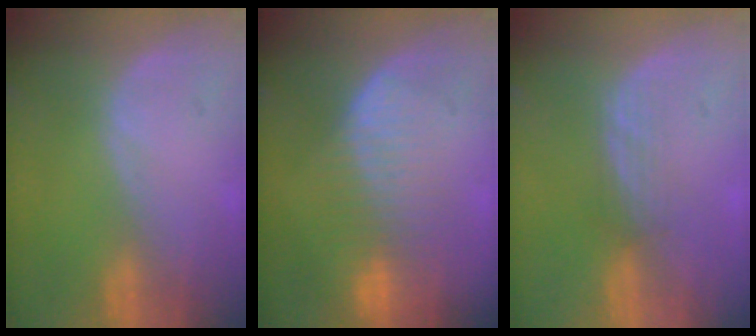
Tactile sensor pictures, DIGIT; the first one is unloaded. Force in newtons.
{"total": 8.3, "press": 7.3, "slide": 4.0}
{"total": 2.2, "press": 2.2, "slide": 0.4}